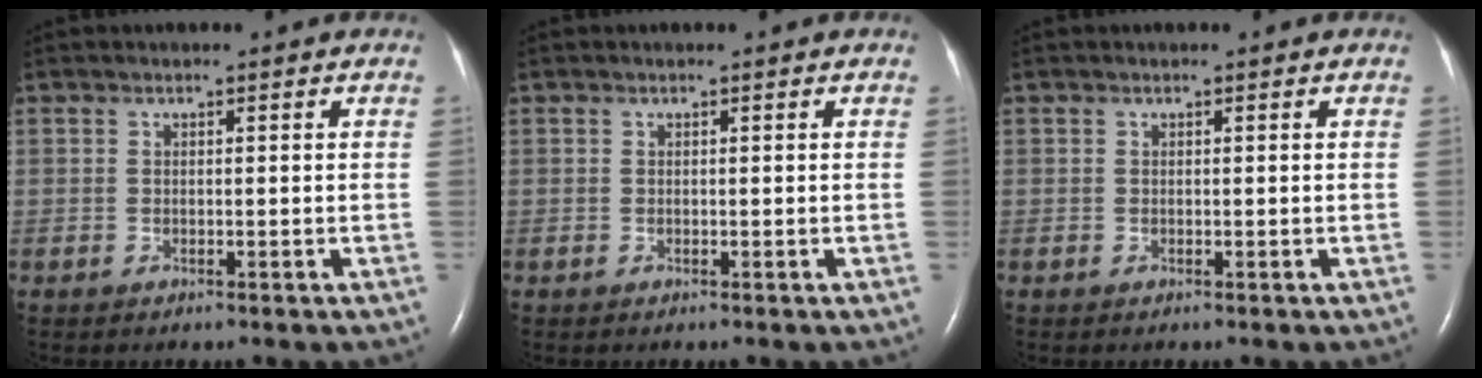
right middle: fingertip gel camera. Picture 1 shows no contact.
{"total": 0.0}
{"total": 0.0}